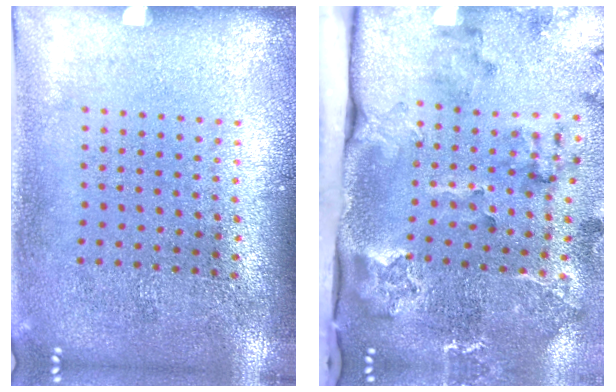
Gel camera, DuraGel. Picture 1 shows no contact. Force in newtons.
{"total": 3.1, "press": 2.4, "slide": 1.9}